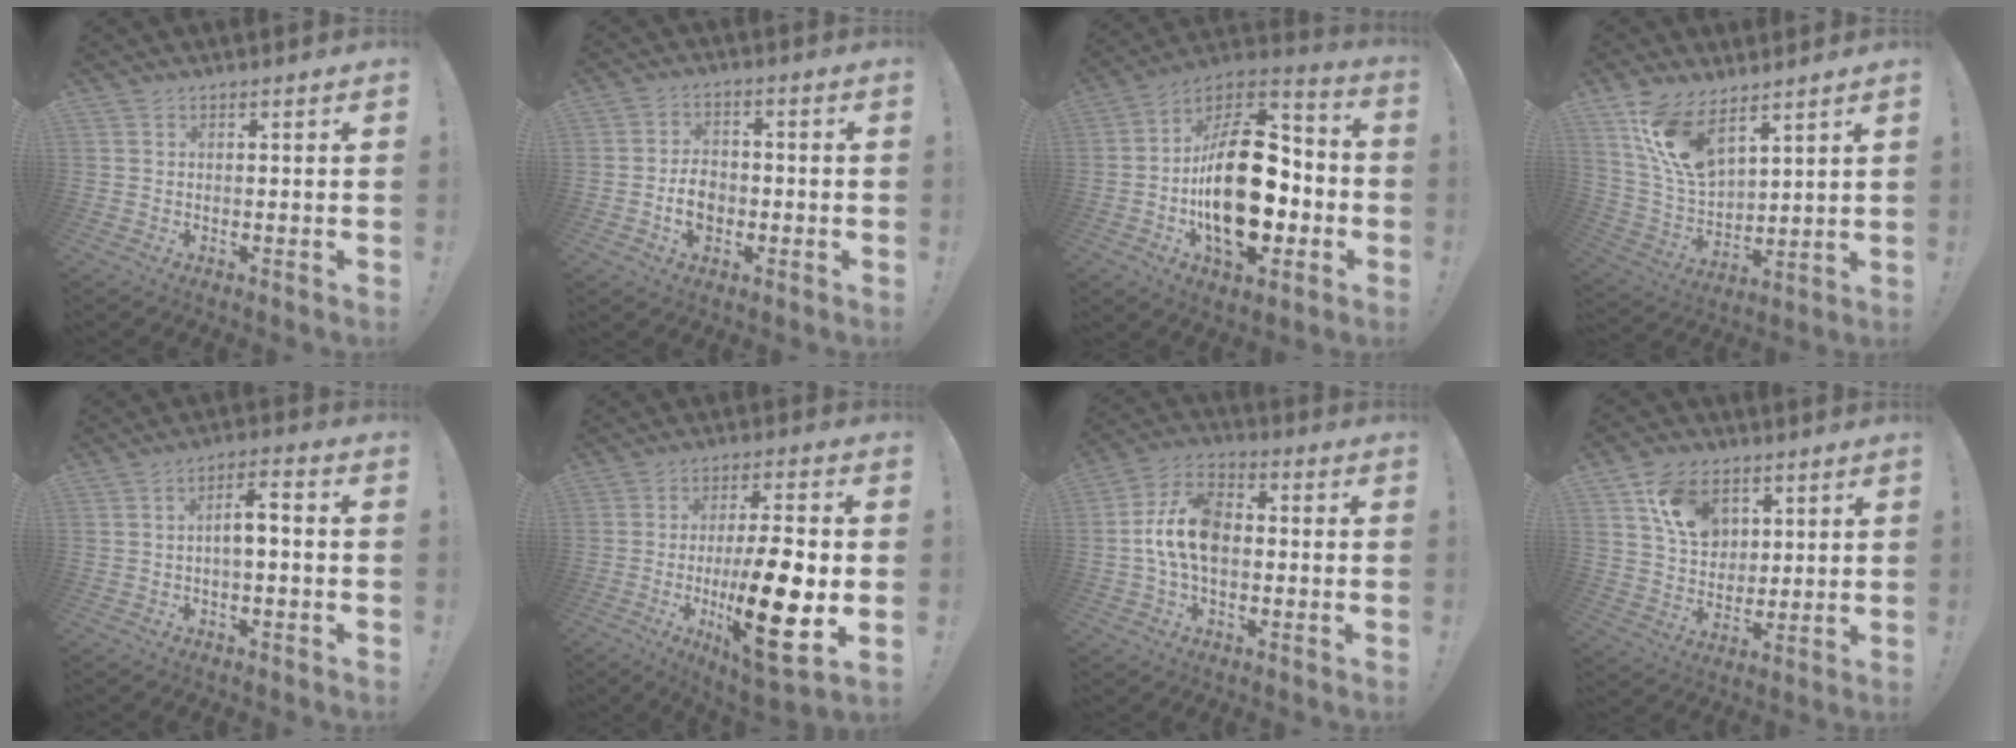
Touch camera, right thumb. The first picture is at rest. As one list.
[{"total": 6.5, "force": [-1.9, 5.3, 3.3], "torque": [-0.052, 0.011, -0.034]}, {"total": 27.4, "force": [-3.6, 15.8, 22.1], "torque": [-0.387, 0.026, -0.046]}, {"total": 14.6, "force": [9.6, 7.1, 8.4], "torque": [-0.179, -0.049, 0.184]}, {"total": 5.5, "force": [-1.0, 1.7, 5.1], "torque": [-0.085, 0.009, -0.020]}, {"total": 20.1, "force": [-3.9, 5.8, 18.9], "torque": [-0.312, 0.003, -0.055]}, {"total": 12.9, "force": [-0.8, 8.1, 10.0], "torque": [-0.186, 0.010, -0.014]}, {"total": 12.8, "force": [6.0, 9.5, 6.1], "torque": [-0.095, -0.017, 0.118]}]